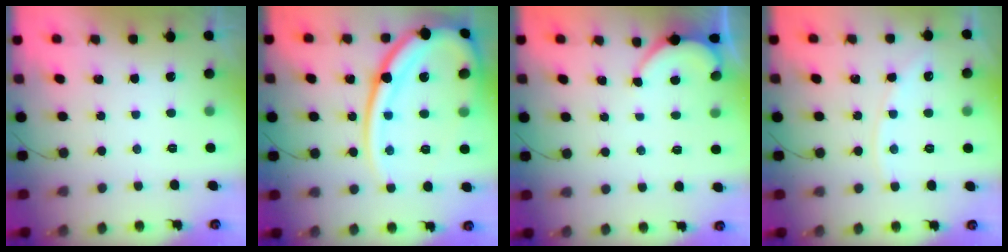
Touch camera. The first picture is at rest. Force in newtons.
{"total": 23.3, "press": 23.1, "slide": 2.6}
{"total": 2.3, "press": 2.3, "slide": 0.3}
{"total": 4.8, "press": 4.8, "slide": 0.7}